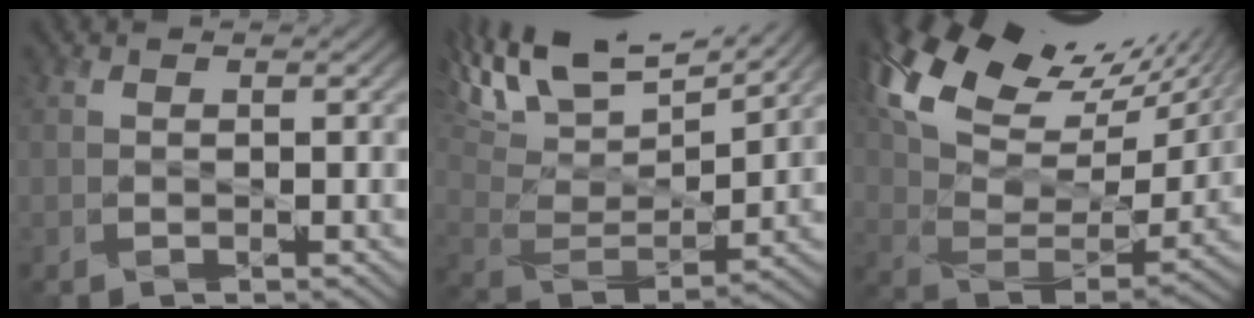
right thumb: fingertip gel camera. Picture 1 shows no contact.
{"total": 17.4, "force": [11.8, 6.5, 11.0], "torque": [-0.267, 0.039, 0.188]}
{"total": 19.1, "force": [12.0, 8.4, 12.1], "torque": [-0.267, 0.038, 0.202]}